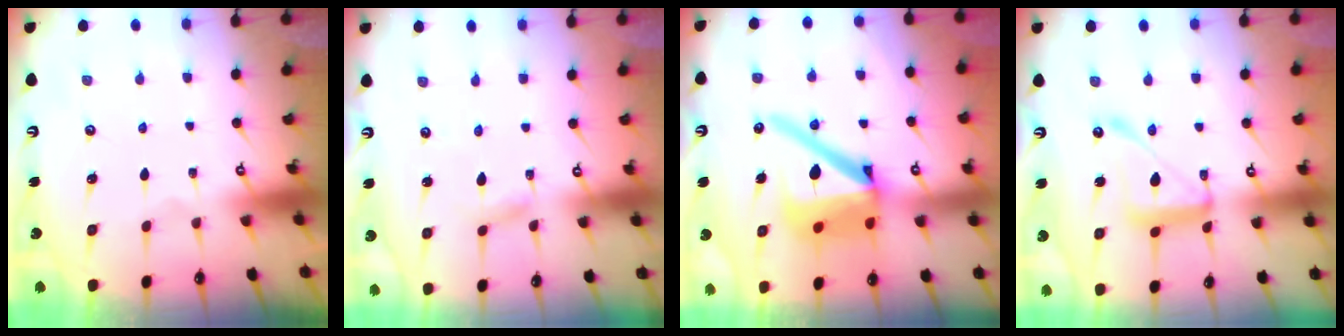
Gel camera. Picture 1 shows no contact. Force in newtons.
{"total": 2.3, "press": 2.3, "slide": 0.2}
{"total": 18.0, "press": 17.9, "slide": 2.3}
{"total": 13.1, "press": 13.0, "slide": 1.3}